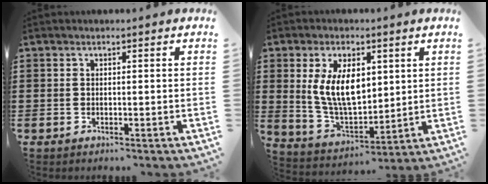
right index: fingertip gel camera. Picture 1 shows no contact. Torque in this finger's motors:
{"motor_torque": [1.43, 0.70, 1.05, 0.19]}